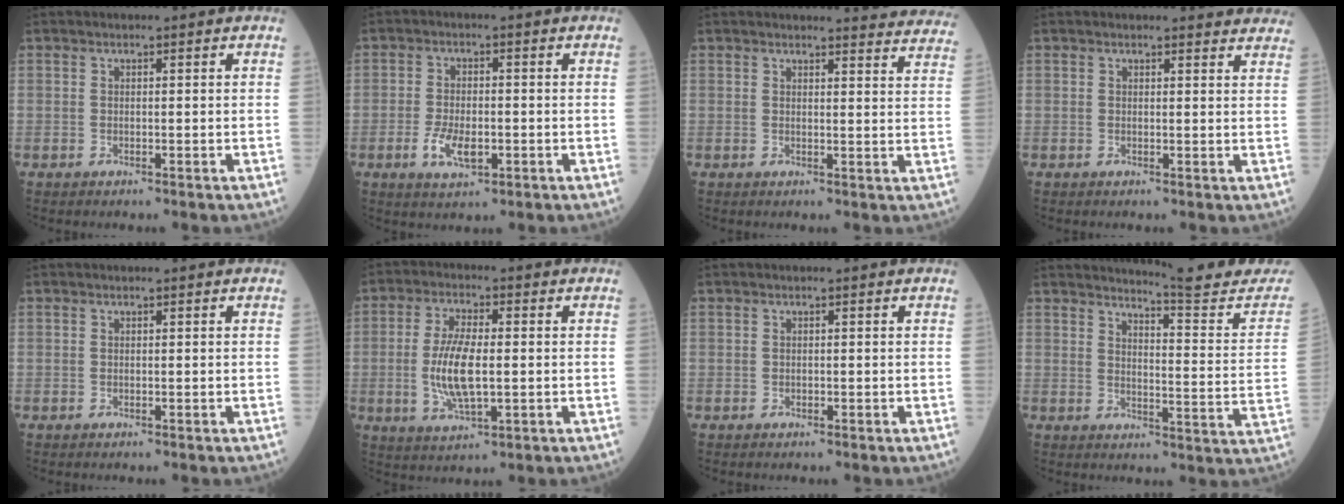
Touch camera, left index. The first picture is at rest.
{"total": 5.2, "force": [-1.8, 2.3, 4.2], "torque": [-0.087, -0.003, -0.028]}
{"total": 11.4, "force": [11.3, 0.8, 1.3], "torque": [0.018, -0.063, 0.091]}
{"total": 6.5, "force": [6.4, 0.8, 0.8], "torque": [0.010, -0.011, 0.042]}
{"total": 0.0}
{"total": 8.6, "force": [-0.7, 2.5, 8.2], "torque": [-0.176, -0.004, -0.011]}
{"total": 0.0}
{"total": 13.8, "force": [13.4, -1.0, 3.1], "torque": [-0.032, -0.086, 0.156]}